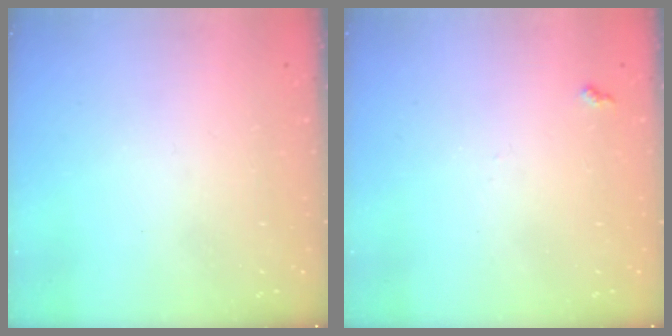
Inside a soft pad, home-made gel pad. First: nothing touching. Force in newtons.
{"total": 5.2, "press": 5.2, "slide": 0.7}